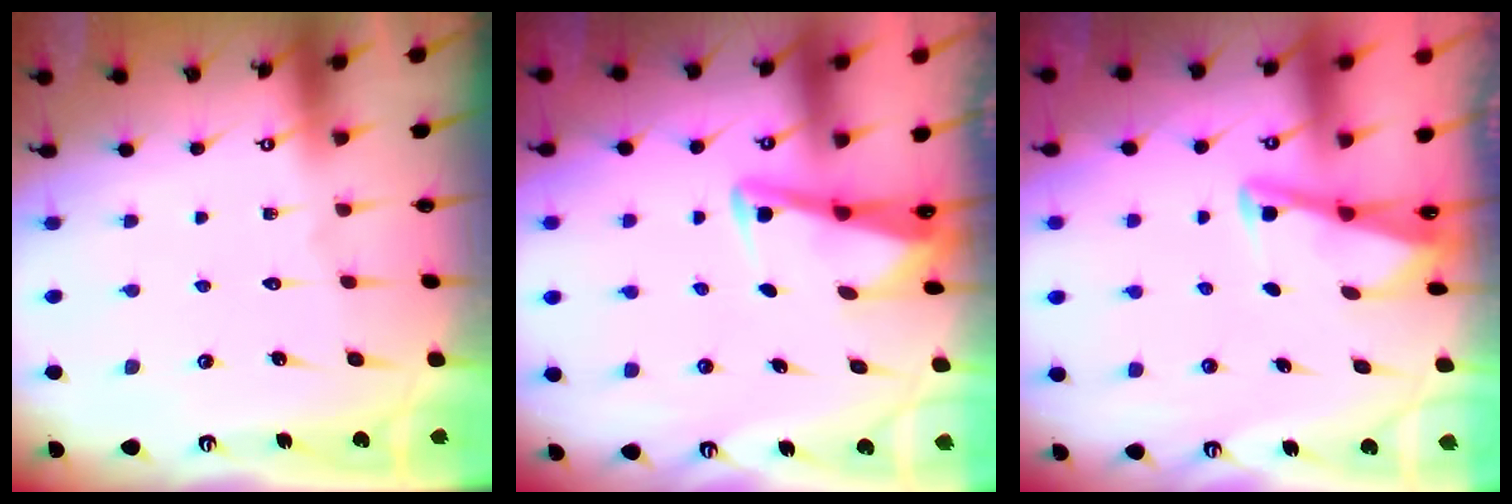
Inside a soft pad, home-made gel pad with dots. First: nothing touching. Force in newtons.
{"total": 3.1, "press": 3.1, "slide": 0.4}
{"total": 2.8, "press": 2.7, "slide": 0.4}